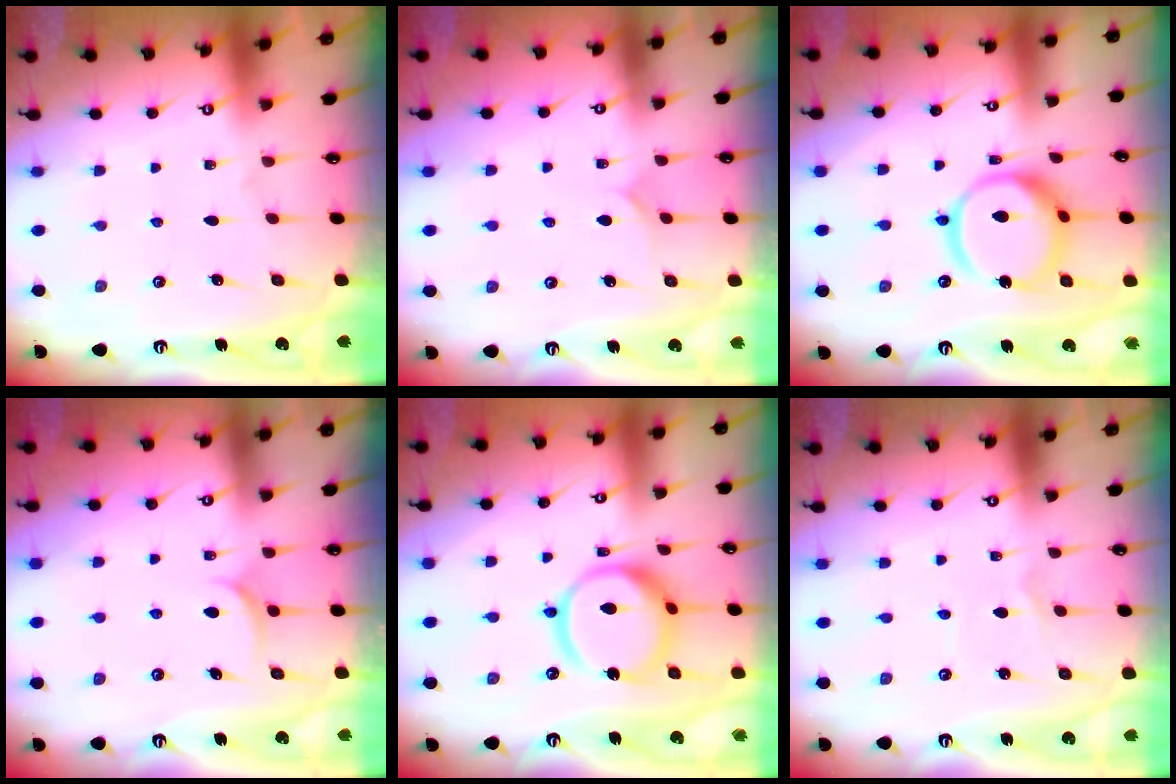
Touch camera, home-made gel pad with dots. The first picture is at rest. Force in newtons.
{"total": 5.7, "press": 5.7, "slide": 0.4}
{"total": 15.1, "press": 15.0, "slide": 1.9}
{"total": 4.6, "press": 4.6, "slide": 0.1}
{"total": 15.1, "press": 15.0, "slide": 1.9}
{"total": 1.2, "press": 1.2, "slide": 0.0}